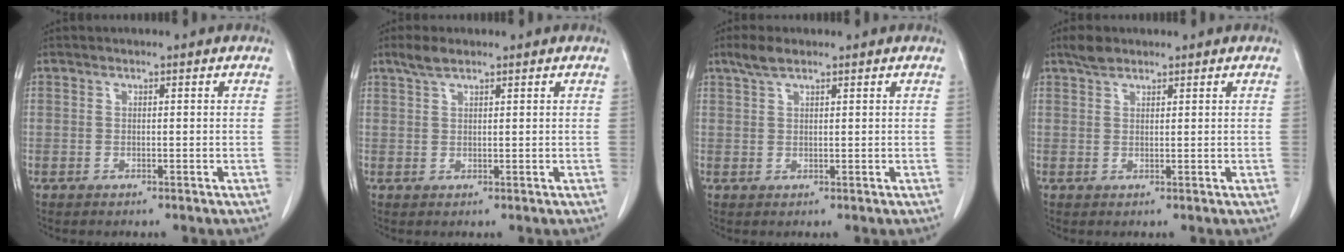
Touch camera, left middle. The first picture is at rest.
{"total": 2.6, "force": [2.0, 0.6, 1.5], "torque": [-0.037, 0.008, 0.041]}
{"total": 2.8, "force": [2.1, 0.7, 1.7], "torque": [-0.042, 0.009, 0.044]}
{"total": 2.3, "force": [1.9, 0.9, 0.9], "torque": [-0.021, 0.006, 0.034]}